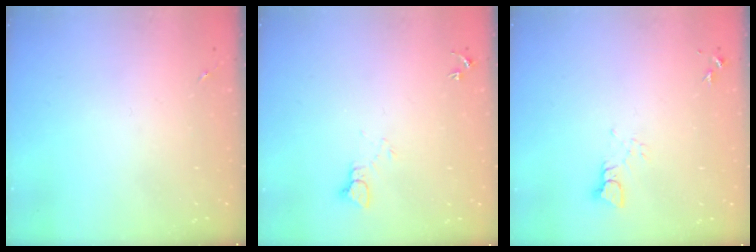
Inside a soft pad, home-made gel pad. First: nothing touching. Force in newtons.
{"total": 4.2, "press": 4.1, "slide": 0.4}
{"total": 3.3, "press": 3.3, "slide": 0.0}